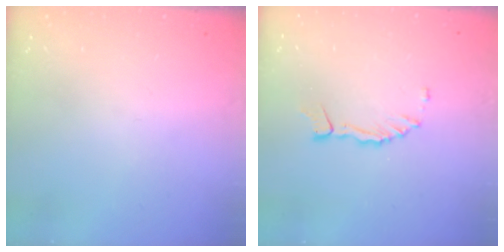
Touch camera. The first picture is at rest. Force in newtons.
{"total": 3.3, "press": 3.3, "slide": 0.2}